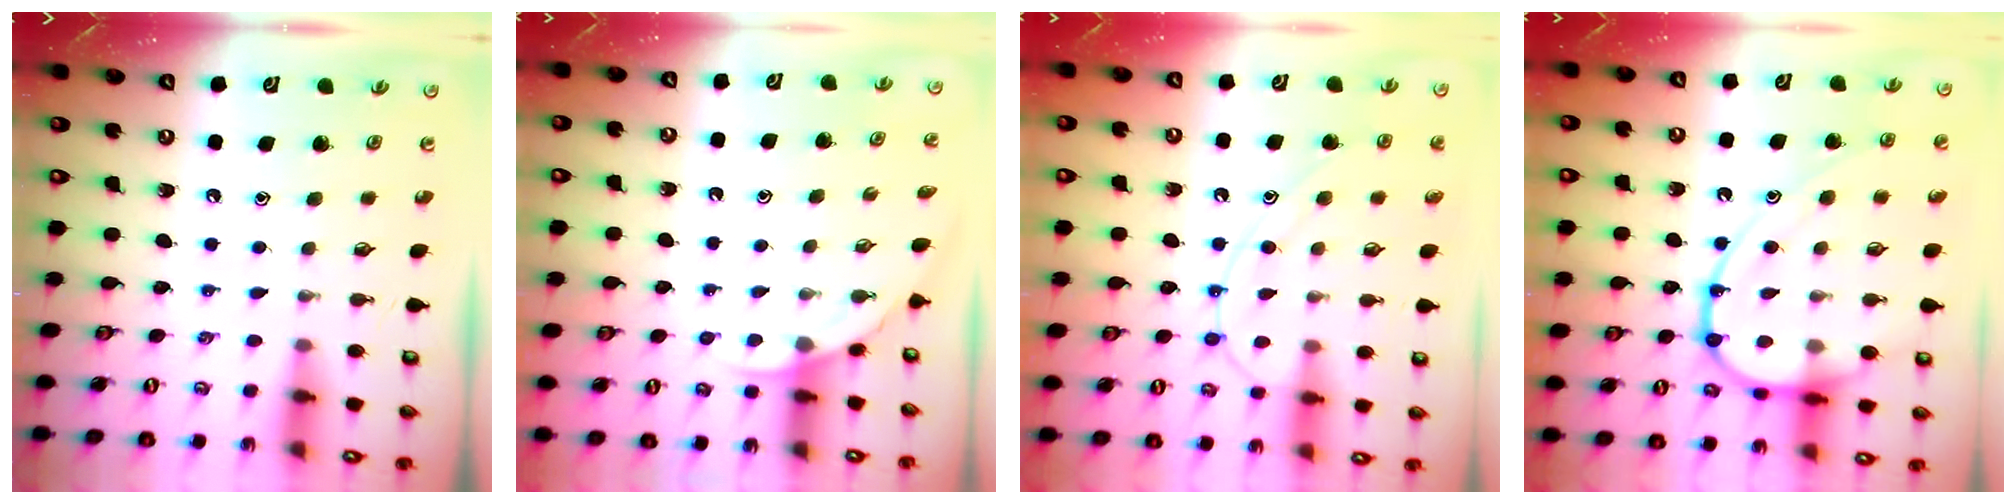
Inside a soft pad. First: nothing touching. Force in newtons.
{"total": 2.5, "press": 2.5, "slide": 0.2}
{"total": 12.1, "press": 12.1, "slide": 0.7}
{"total": 14.1, "press": 14.0, "slide": 1.6}